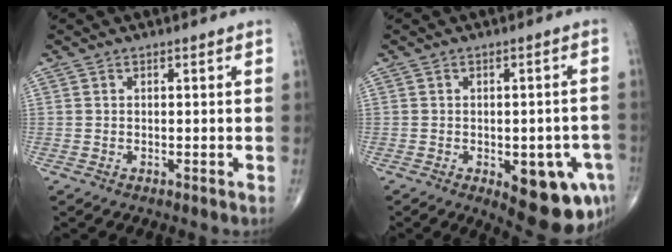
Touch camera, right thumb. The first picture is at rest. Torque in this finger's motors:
{"motor_torque": [1.86, 1.54, 0.50, -0.68, 0.27]}